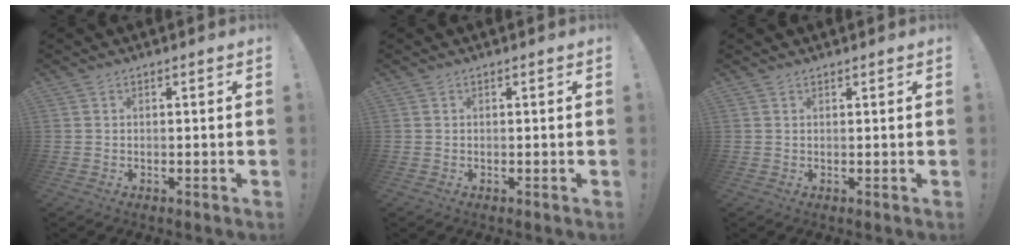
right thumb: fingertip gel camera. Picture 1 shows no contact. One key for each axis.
{"total": 0.0}
{"total": 0.8, "fx": 0.8, "fy": 0.2, "fz": 0.1, "tx": 0.007, "ty": -0.004, "tz": 0.014}